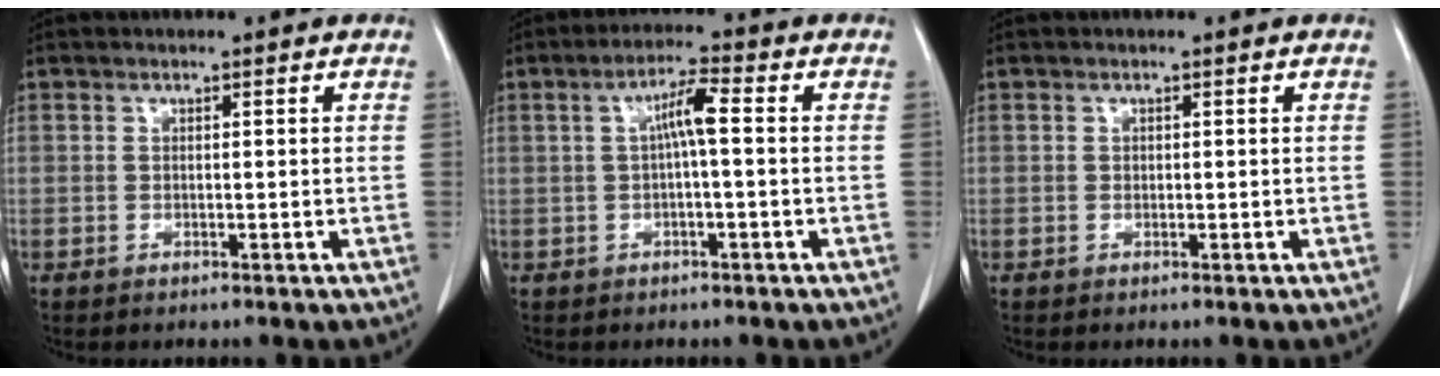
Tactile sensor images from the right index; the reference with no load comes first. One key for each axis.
{"total": 4.4, "fx": 0.4, "fy": 0.3, "fz": 4.4, "tx": -0.080, "ty": 0.015, "tz": 0.006}
{"total": 0.0}